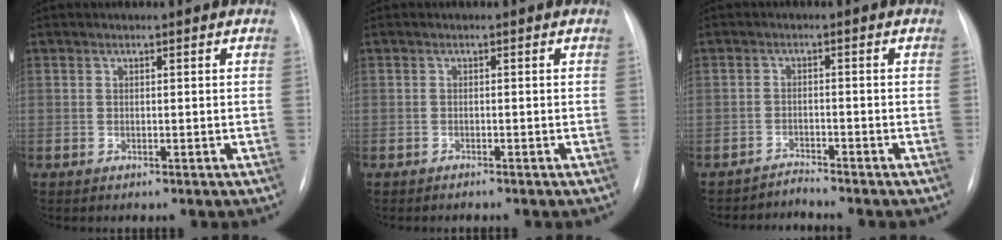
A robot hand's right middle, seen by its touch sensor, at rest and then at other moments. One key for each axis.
{"total": 0.6, "fx": -0.6, "fy": 0.0, "fz": 0.1, "tx": -0.006, "ty": -0.002, "tz": -0.012}
{"total": 2.3, "fx": -2.0, "fy": -0.6, "fz": -0.9, "tx": 0.023, "ty": -0.013, "tz": -0.032}